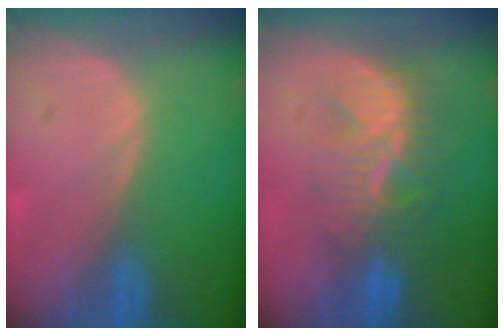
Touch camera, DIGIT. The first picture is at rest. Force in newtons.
{"total": 8.4, "press": 8.0, "slide": 2.4}